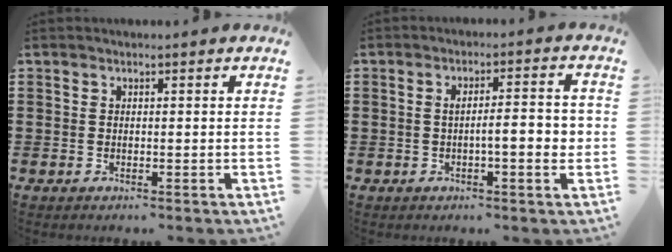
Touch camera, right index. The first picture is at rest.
{"total": 5.5, "force": [-0.8, 0.9, 5.4], "torque": [-0.083, 0.001, -0.019]}